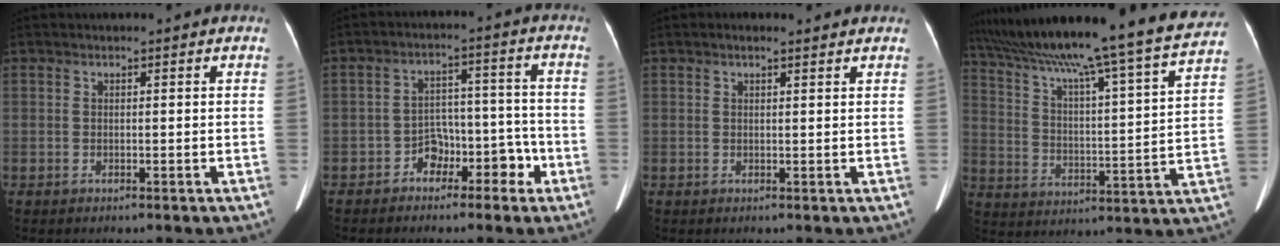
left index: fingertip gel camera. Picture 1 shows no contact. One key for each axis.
{"total": 5.9, "fx": -3.4, "fy": 4.0, "fz": 2.7, "tx": -0.031, "ty": 0.038, "tz": -0.052}
{"total": 1.9, "fx": 1.6, "fy": 0.6, "fz": 1.0, "tx": -0.017, "ty": 0.017, "tz": 0.022}
{"total": 29.1, "fx": 25.7, "fy": -0.3, "fz": 13.7, "tx": -0.231, "ty": -0.043, "tz": 0.356}